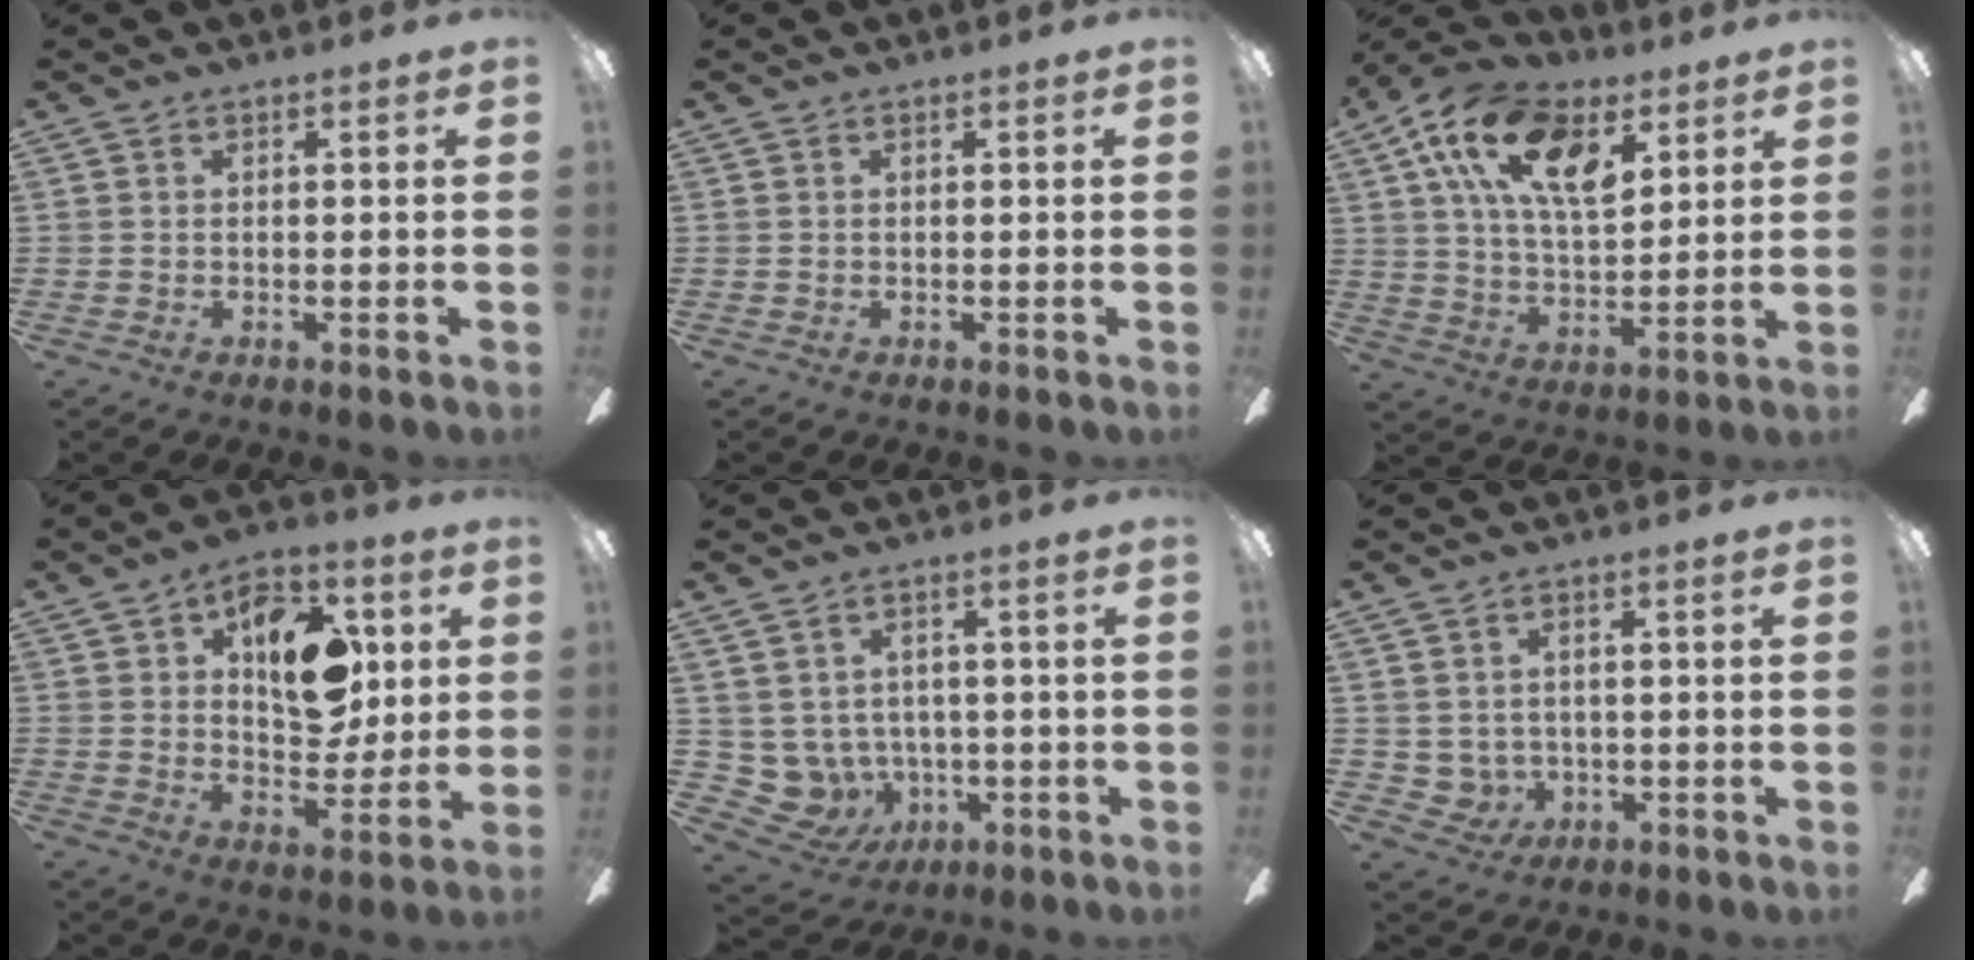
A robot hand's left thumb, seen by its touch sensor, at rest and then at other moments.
{"total": 0.0}
{"total": 18.7, "force": [9.2, 9.7, 13.1], "torque": [-0.242, -0.018, 0.166]}
{"total": 14.8, "force": [4.4, 9.6, 10.3], "torque": [-0.120, 0.002, 0.074]}
{"total": 6.7, "force": [0.9, 6.5, 1.5], "torque": [-0.088, -0.016, 0.022]}
{"total": 3.8, "force": [0.8, 3.6, 0.9], "torque": [-0.036, -0.001, 0.015]}